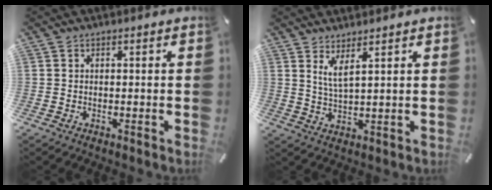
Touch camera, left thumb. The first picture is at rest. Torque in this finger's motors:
{"motor_torque": [0.41, -0.37, 0.94, -0.95, -0.05]}